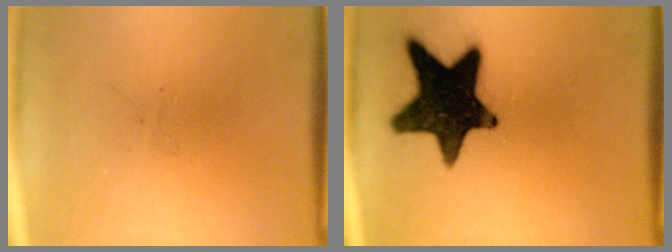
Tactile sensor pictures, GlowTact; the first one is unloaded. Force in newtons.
{"total": 17.7}